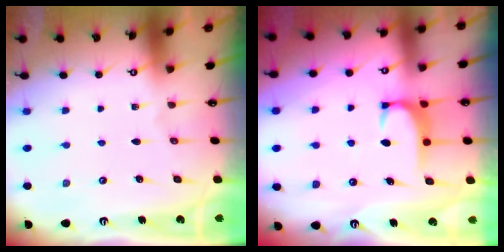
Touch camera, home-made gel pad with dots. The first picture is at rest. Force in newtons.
{"total": 1.9, "press": 1.8, "slide": 0.5}